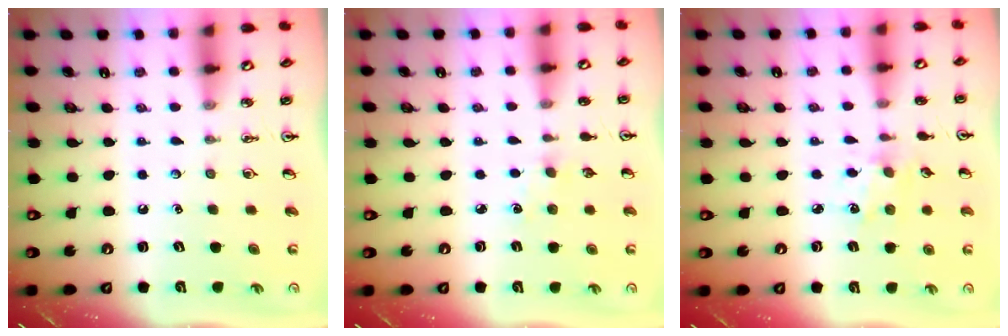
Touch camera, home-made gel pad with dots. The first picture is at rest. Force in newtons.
{"total": 2.9, "press": 2.9, "slide": 0.4}
{"total": 2.3, "press": 2.3, "slide": 0.4}